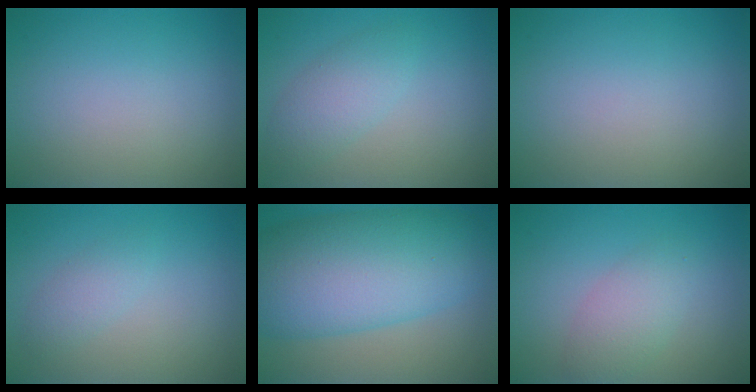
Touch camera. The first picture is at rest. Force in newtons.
{"total": 2.7, "press": 2.7, "slide": 0.1}
{"total": 0.0}
{"total": 1.5, "press": 1.5, "slide": 0.1}
{"total": 11.6, "press": 11.6, "slide": 0.2}
{"total": 2.8, "press": 2.8, "slide": 0.1}